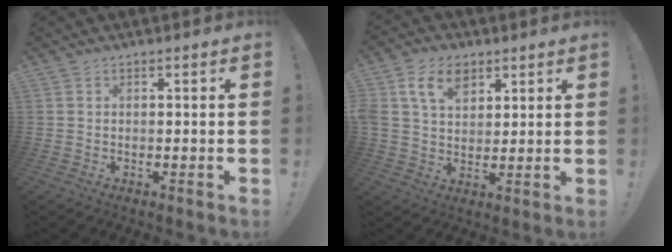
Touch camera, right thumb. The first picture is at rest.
{"total": 10.0, "force": [5.0, 6.7, 5.5], "torque": [-0.097, -0.005, 0.096]}